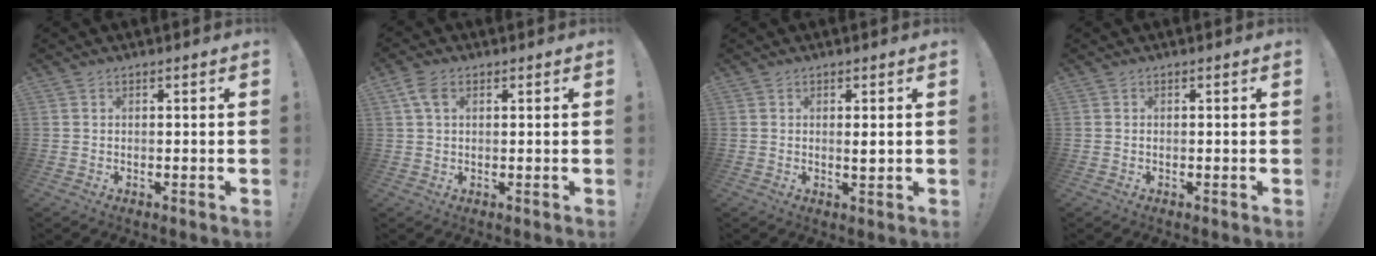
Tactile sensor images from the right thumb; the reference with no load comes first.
{"total": 4.7, "force": [1.7, 2.7, 3.4], "torque": [-0.073, 0.000, 0.032]}
{"total": 1.9, "force": [0.4, 0.2, 1.8], "torque": [-0.020, -0.010, 0.003]}
{"total": 0.0}